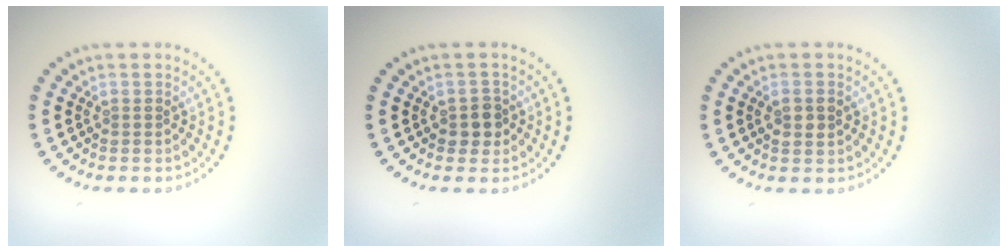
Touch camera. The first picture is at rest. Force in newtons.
{"total": 1.9, "press": 1.7, "slide": 0.8}
{"total": 1.7, "press": 1.7, "slide": 0.2}